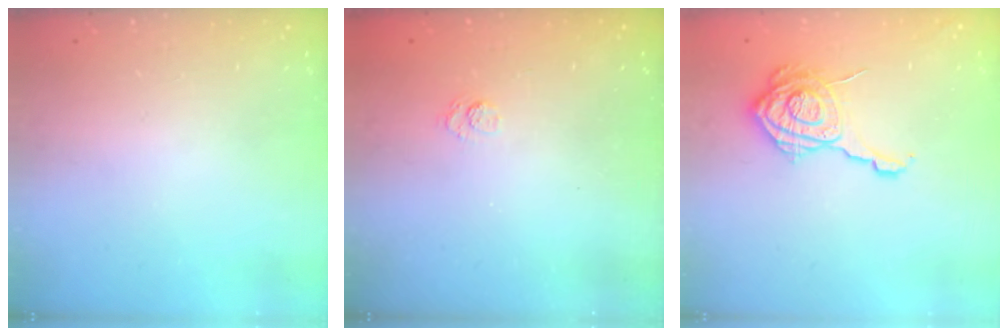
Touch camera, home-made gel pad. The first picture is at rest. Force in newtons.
{"total": 3.2, "press": 2.9, "slide": 1.3}
{"total": 16.0, "press": 16.0, "slide": 0.8}